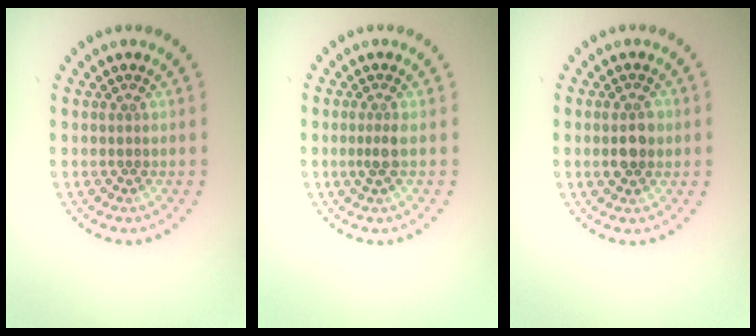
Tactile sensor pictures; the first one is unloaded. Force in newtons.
{"total": 1.2, "press": 0.9, "slide": 0.8}
{"total": 2.2, "press": 2.2, "slide": 0.2}